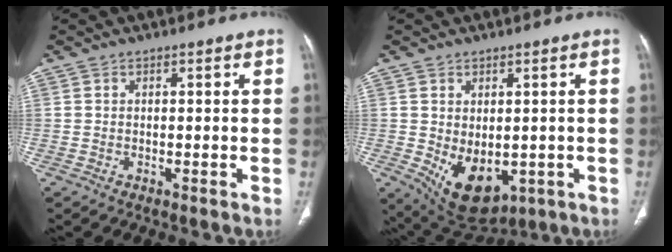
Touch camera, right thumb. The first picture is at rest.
{"total": 10.7, "force": [-2.1, 6.8, 8.1], "torque": [-0.109, -0.008, -0.002]}